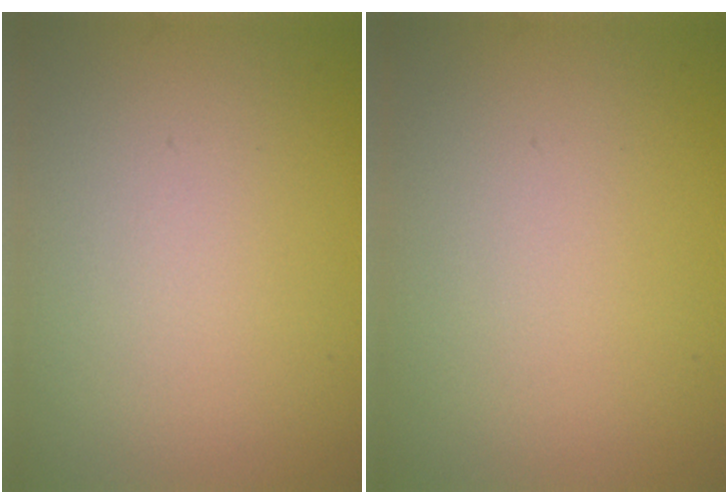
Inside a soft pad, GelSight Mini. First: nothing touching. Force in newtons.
{"total": 0.0}